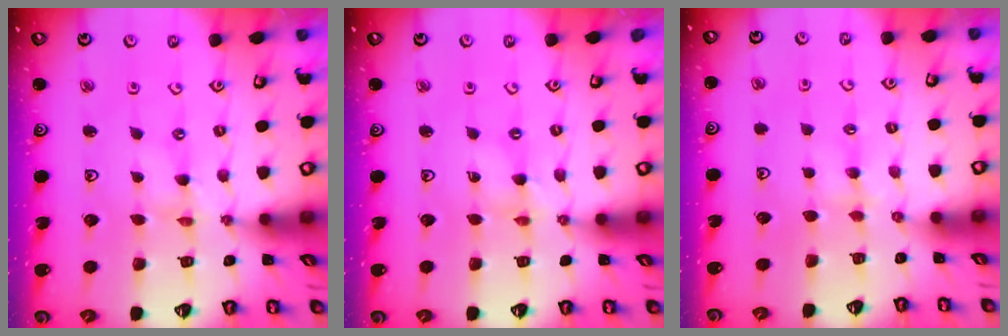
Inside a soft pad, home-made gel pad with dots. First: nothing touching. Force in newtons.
{"total": 0.9, "press": 0.9, "slide": 0.2}
{"total": 3.0, "press": 3.0, "slide": 0.5}